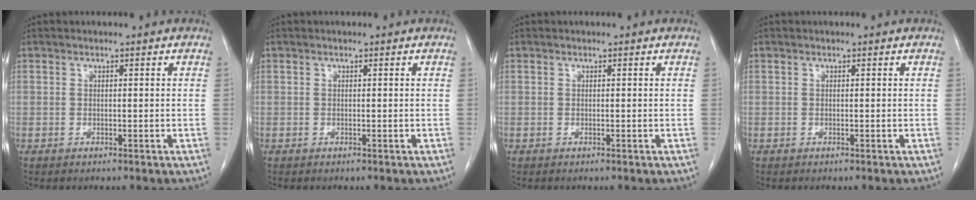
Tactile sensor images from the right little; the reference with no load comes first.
{"total": 0.0}
{"total": 0.0}
{"total": 0.0}